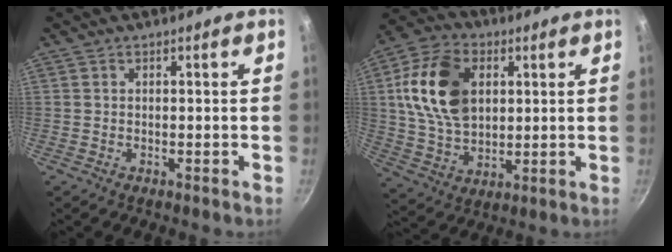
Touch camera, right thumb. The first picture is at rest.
{"total": 17.2, "force": [3.8, 11.6, 12.1], "torque": [-0.207, -0.003, 0.069]}